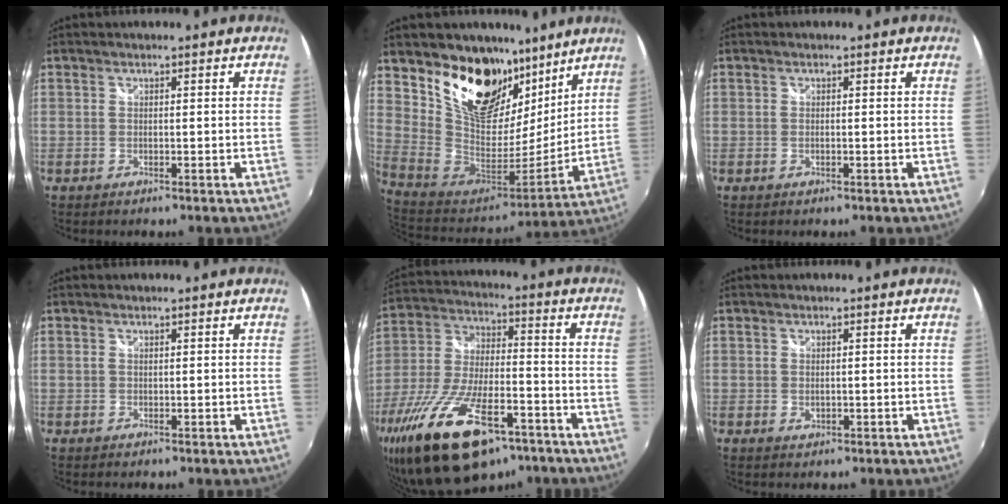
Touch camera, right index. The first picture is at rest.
{"total": 23.0, "force": [14.4, 13.5, 11.8], "torque": [-0.244, 0.004, 0.269]}
{"total": 0.0}
{"total": 0.0}
{"total": 24.4, "force": [-15.1, 9.8, 16.5], "torque": [-0.331, -0.041, -0.252]}
{"total": 1.2, "force": [-0.1, 0.9, 0.7], "torque": [-0.012, -0.002, -0.001]}